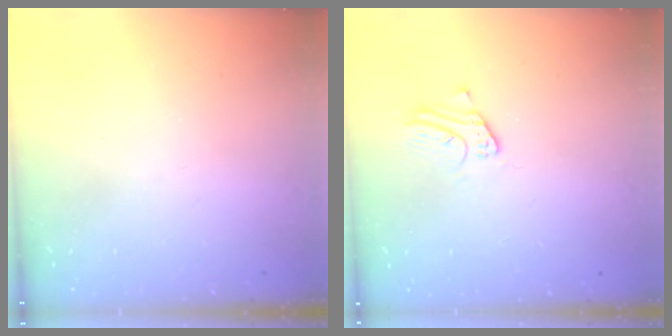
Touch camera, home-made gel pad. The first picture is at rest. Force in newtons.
{"total": 3.2, "press": 3.2, "slide": 0.2}